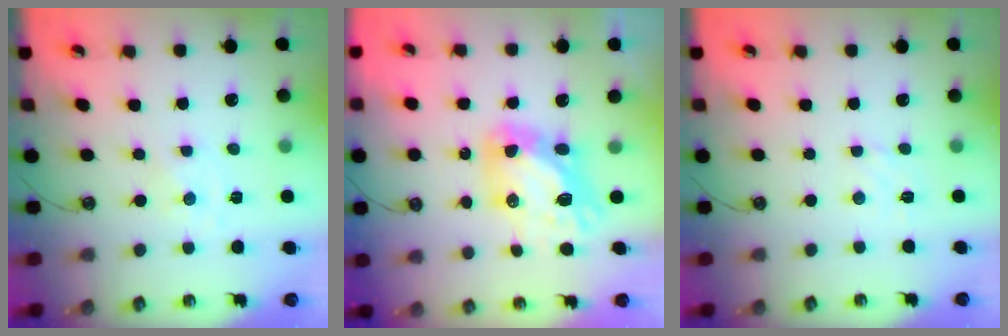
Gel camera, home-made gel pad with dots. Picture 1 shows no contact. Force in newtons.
{"total": 12.5, "press": 12.5, "slide": 1.2}
{"total": 2.2, "press": 2.1, "slide": 0.4}